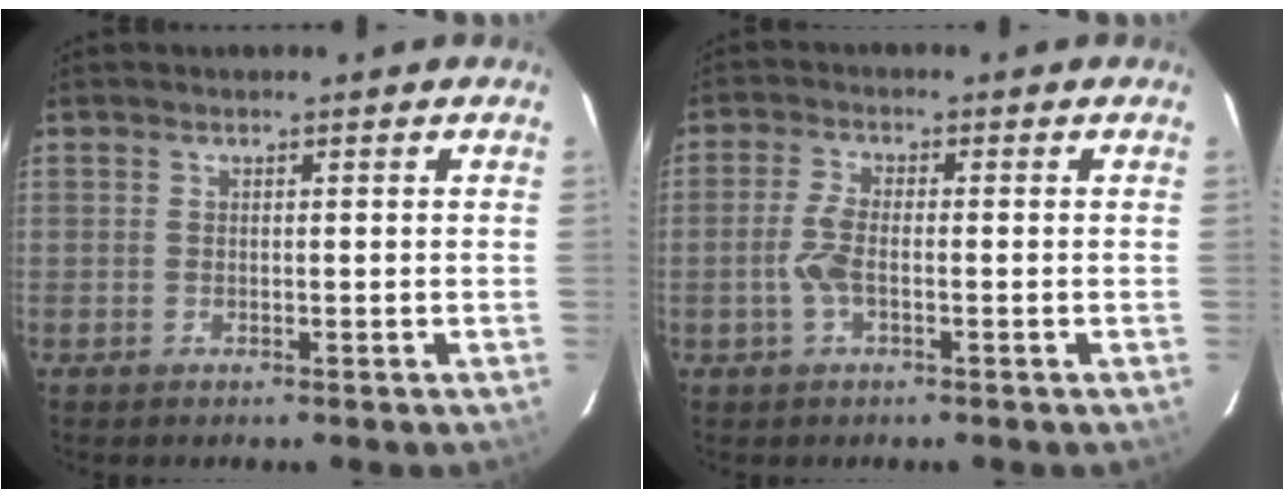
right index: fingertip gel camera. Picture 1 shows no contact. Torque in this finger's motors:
{"motor_torque": [0.64, -0.16, 0.41, 0.11]}